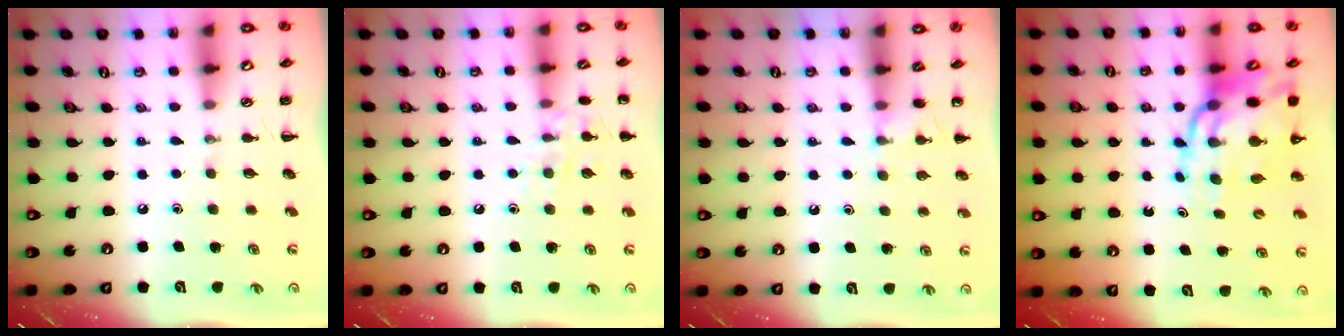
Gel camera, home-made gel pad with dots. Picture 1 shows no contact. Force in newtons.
{"total": 9.2, "press": 9.1, "slide": 1.7}
{"total": 5.5, "press": 5.1, "slide": 2.0}
{"total": 13.8, "press": 13.2, "slide": 4.0}